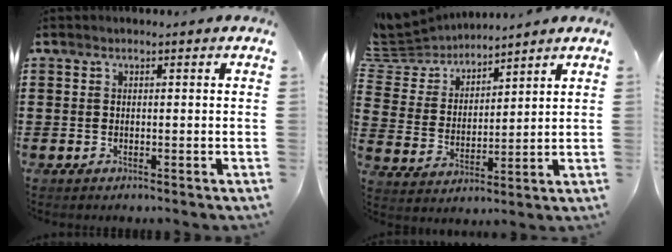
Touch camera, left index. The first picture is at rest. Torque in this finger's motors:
{"motor_torque": [0.34, 0.55, -0.04, -0.01]}